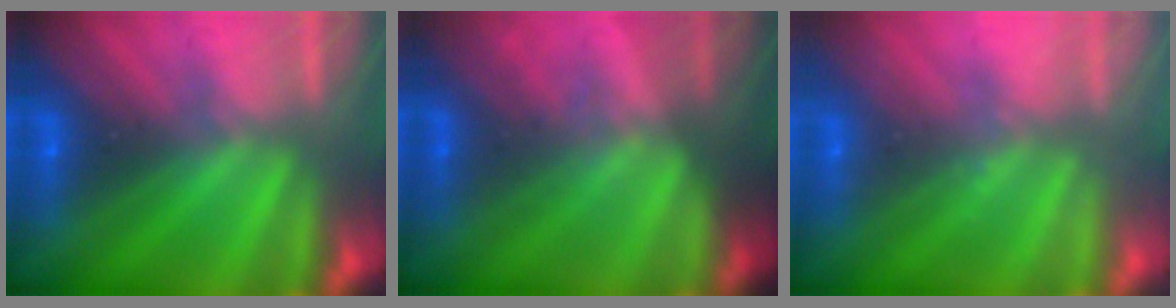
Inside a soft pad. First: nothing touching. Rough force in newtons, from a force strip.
{"total": 1.4}
{"total": 2.3}